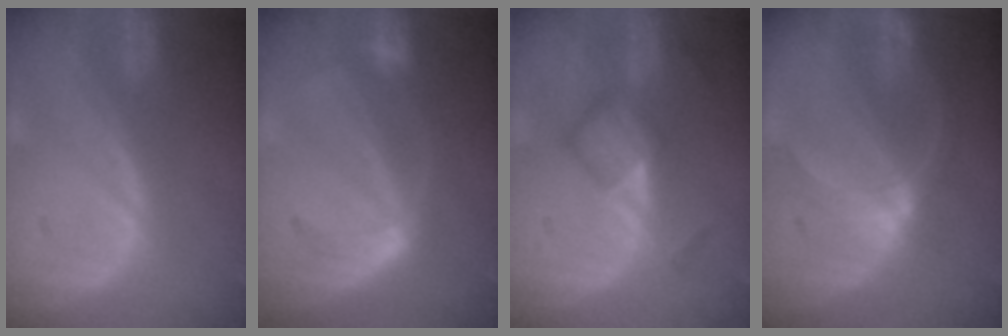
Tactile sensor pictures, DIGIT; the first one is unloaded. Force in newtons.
{"total": 5.7, "press": 5.3, "slide": 2.0}
{"total": 5.8, "press": 5.0, "slide": 2.9}
{"total": 5.9, "press": 5.8, "slide": 0.8}